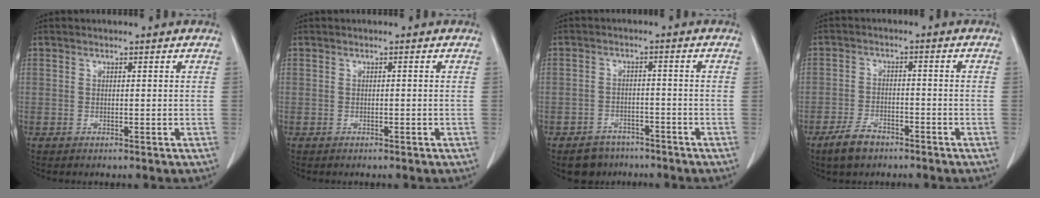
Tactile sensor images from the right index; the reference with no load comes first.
{"total": 0.0}
{"total": 4.9, "force": [-3.8, 3.0, 0.6], "torque": [-0.008, 0.007, -0.059]}
{"total": 5.0, "force": [-3.7, 2.3, 2.6], "torque": [-0.056, -0.001, -0.065]}